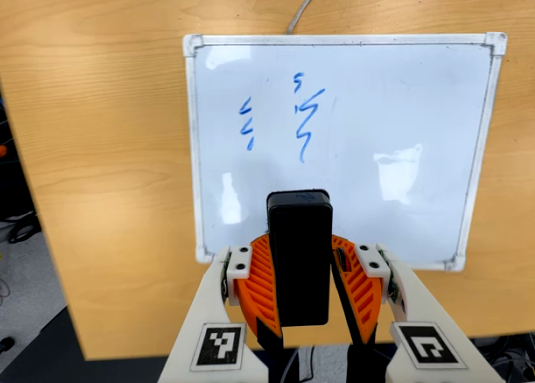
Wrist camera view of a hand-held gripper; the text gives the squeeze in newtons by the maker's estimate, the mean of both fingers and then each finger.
{"total": 7.5, "left": 8.0, "right": 6.9}